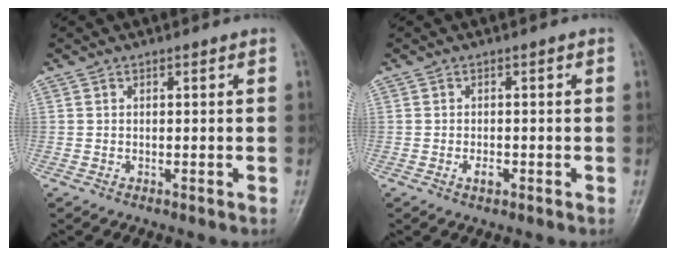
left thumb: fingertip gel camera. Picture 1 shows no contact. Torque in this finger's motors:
{"motor_torque": [-0.02, 0.05, 0.20, 0.03, 0.00]}